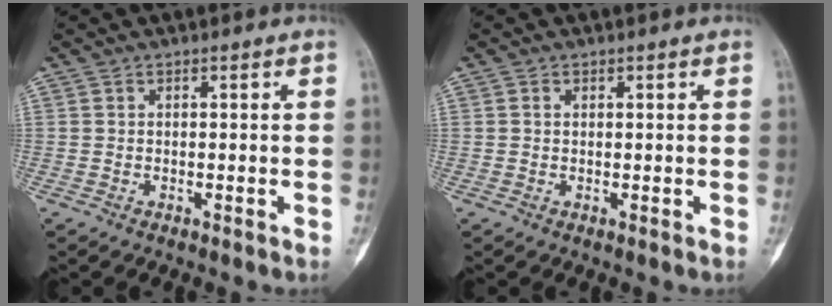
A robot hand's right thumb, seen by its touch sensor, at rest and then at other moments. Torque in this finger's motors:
{"motor_torque": [-0.54, -0.36, 0.20, -0.14, -0.03]}